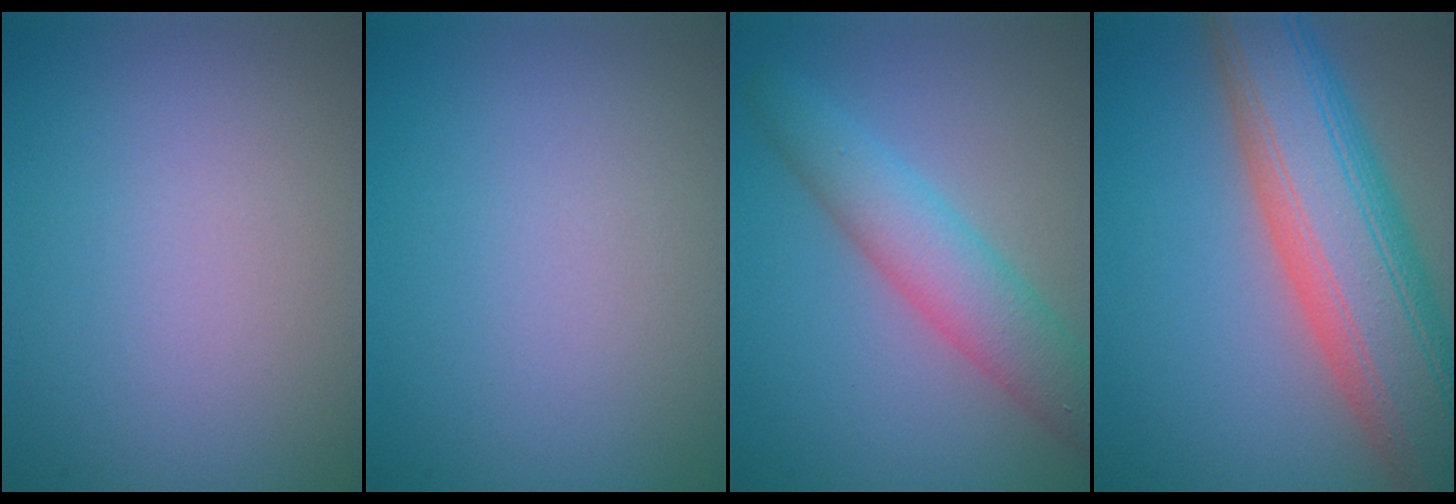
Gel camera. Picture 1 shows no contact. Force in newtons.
{"total": 0.0}
{"total": 5.1, "press": 5.1, "slide": 0.3}
{"total": 12.5, "press": 12.4, "slide": 0.6}